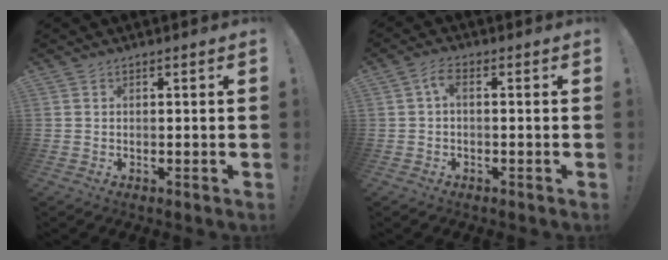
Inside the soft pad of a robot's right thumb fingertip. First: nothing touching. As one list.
[{"total": 3.9, "force": [0.3, 1.4, 3.7], "torque": [-0.079, 0.003, 0.003]}]